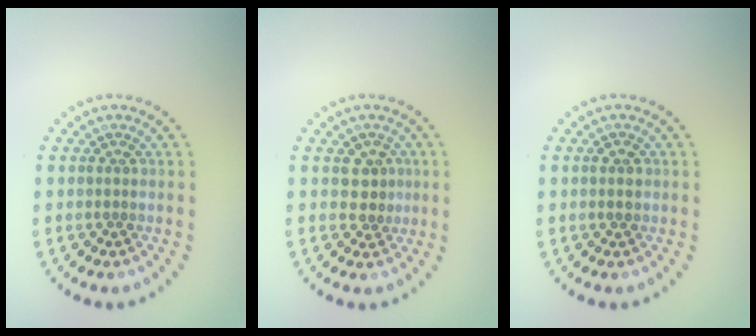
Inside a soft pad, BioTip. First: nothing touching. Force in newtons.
{"total": 2.0, "press": 1.8, "slide": 0.8}
{"total": 1.3, "press": 1.3, "slide": 0.2}